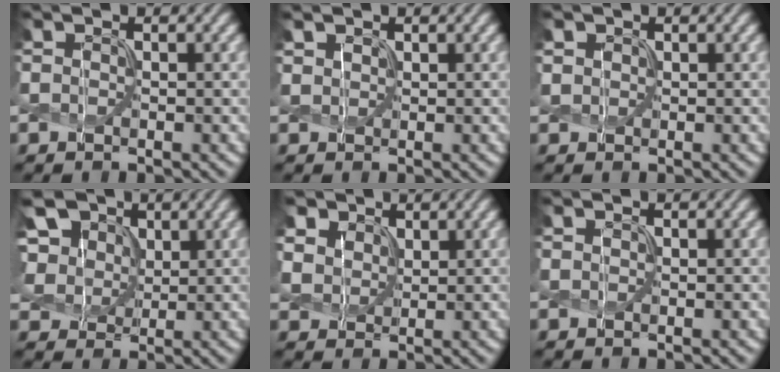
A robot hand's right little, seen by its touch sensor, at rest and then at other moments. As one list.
[{"total": 0.9, "force": [0.8, 0.6, 0.1], "torque": [-0.006, 0.001, 0.018]}, {"total": 1.0, "force": [0.6, 0.8, 0.1], "torque": [-0.004, 0.000, 0.013]}, {"total": 7.8, "force": [3.6, 5.6, 3.9], "torque": [-0.110, 0.019, 0.059]}, {"total": 5.4, "force": [3.6, 3.6, 1.9], "torque": [-0.087, -0.003, 0.075]}, {"total": 0.0}]